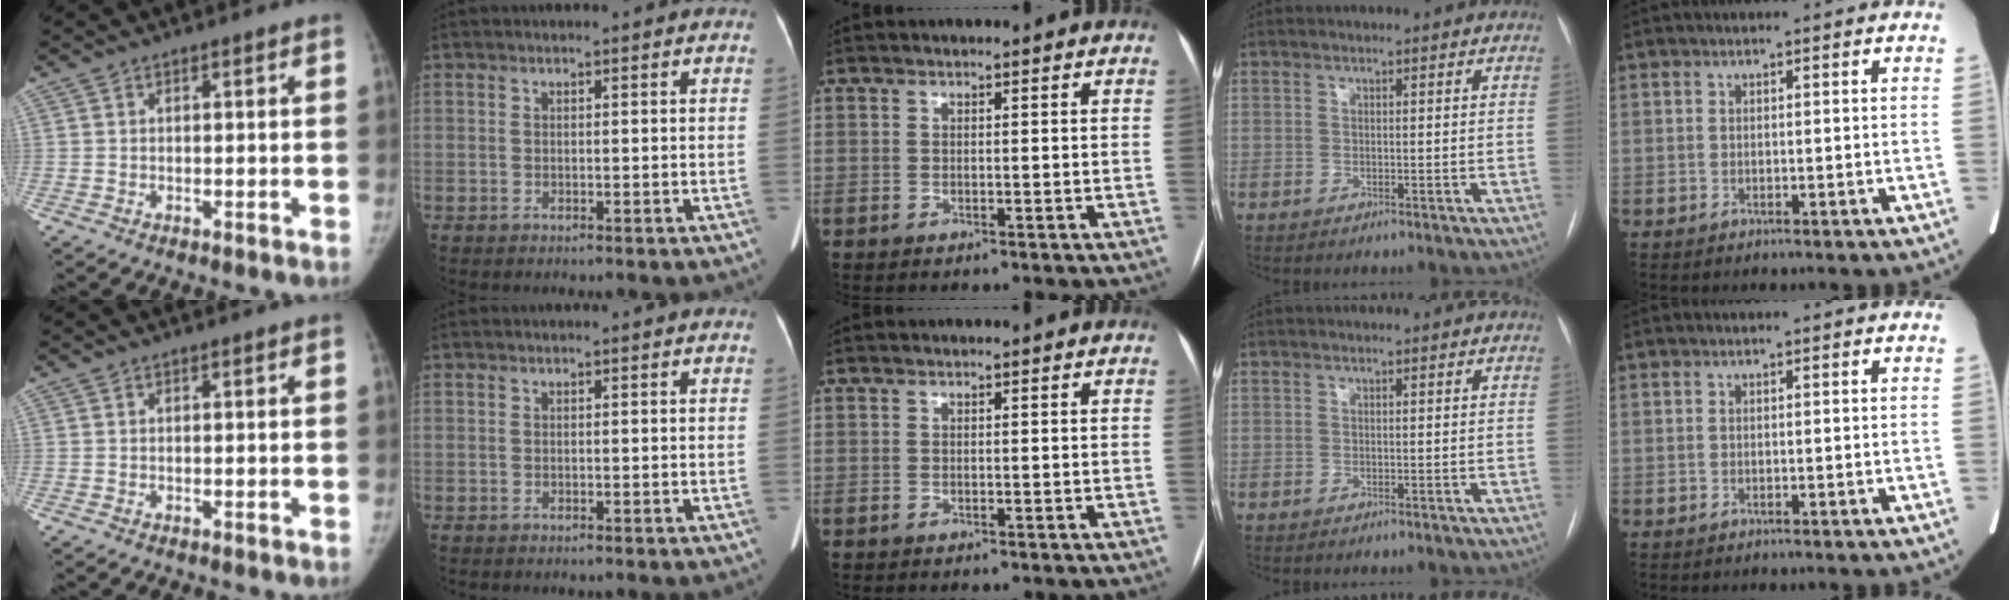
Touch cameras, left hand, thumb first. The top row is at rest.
{}